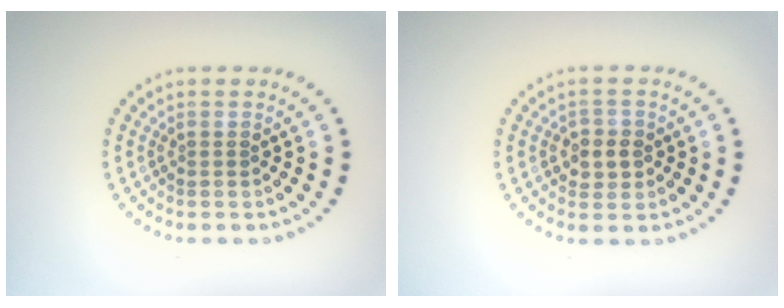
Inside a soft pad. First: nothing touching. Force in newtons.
{"total": 2.1, "press": 2.0, "slide": 0.5}